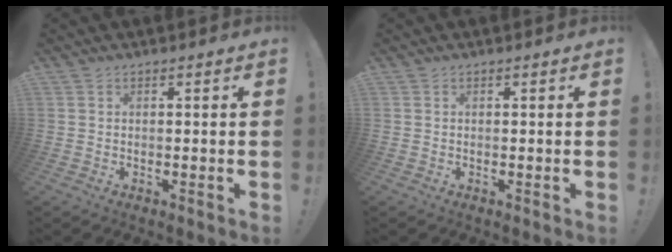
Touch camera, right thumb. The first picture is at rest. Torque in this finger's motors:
{"motor_torque": [0.00, 0.00, 0.00, 0.00, 0.00]}